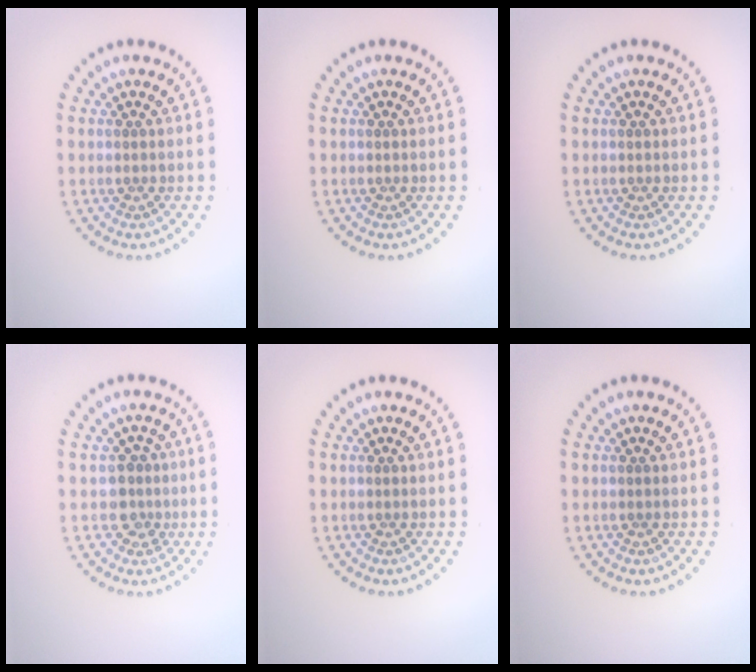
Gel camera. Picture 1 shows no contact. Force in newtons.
{"total": 0.0}
{"total": 0.0}
{"total": 2.3, "press": 1.9, "slide": 1.3}
{"total": 0.0}
{"total": 0.0}